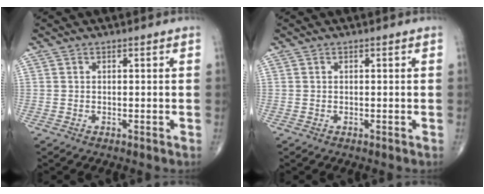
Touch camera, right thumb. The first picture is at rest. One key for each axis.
{"total": 0.0}